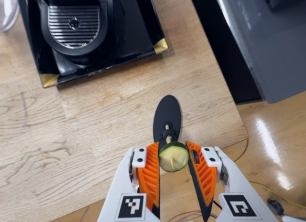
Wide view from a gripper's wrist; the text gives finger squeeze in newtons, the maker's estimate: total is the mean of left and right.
{"total": 6.9, "left": 6.8, "right": 7.0}